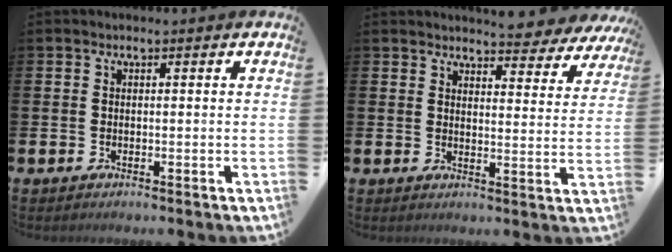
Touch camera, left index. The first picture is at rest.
{"total": 4.6, "force": [4.6, 0.6, 0.4], "torque": [-0.007, -0.036, 0.078]}